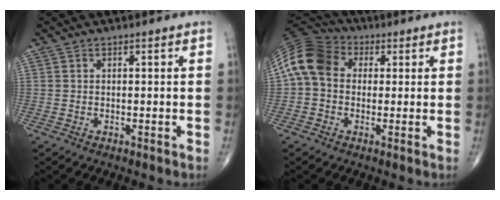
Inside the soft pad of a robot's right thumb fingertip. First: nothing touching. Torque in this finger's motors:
{"motor_torque": [0.13, 0.11, 0.20, 0.00, 0.25]}